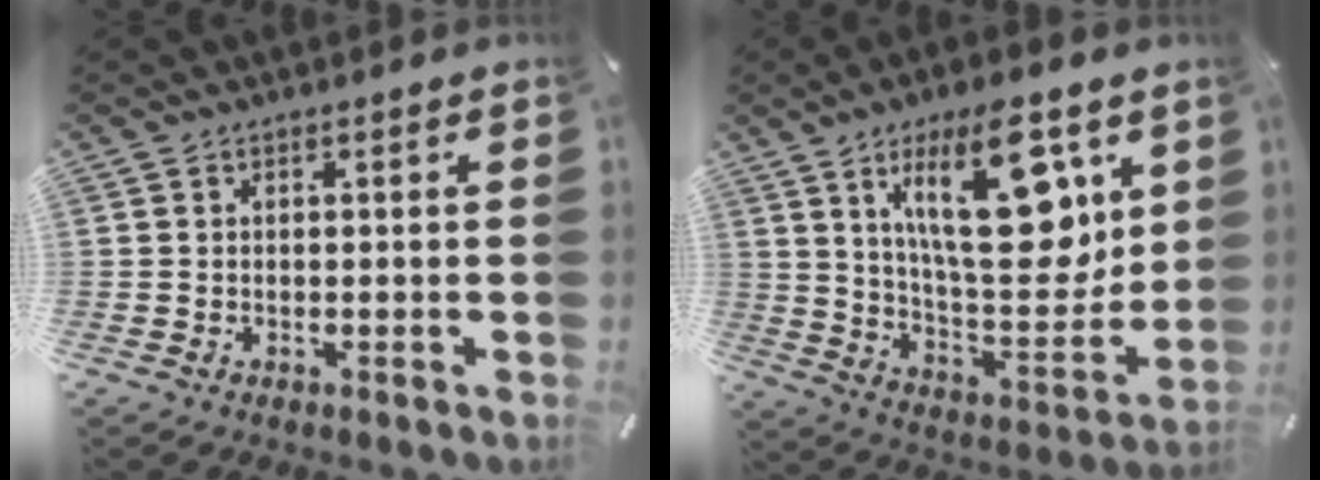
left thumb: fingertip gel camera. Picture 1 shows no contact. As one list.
[{"total": 23.5, "force": [10.4, 9.8, 18.7], "torque": [-0.298, -0.050, 0.158]}]